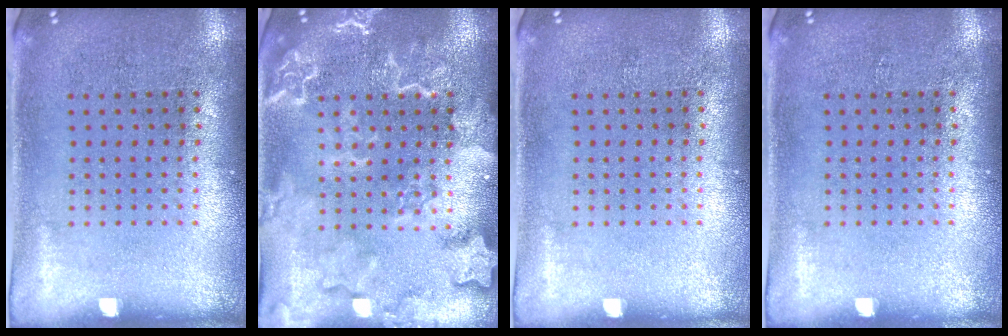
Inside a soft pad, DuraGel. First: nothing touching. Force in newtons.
{"total": 2.8, "press": 2.8, "slide": 0.4}
{"total": 0.0}
{"total": 0.0}